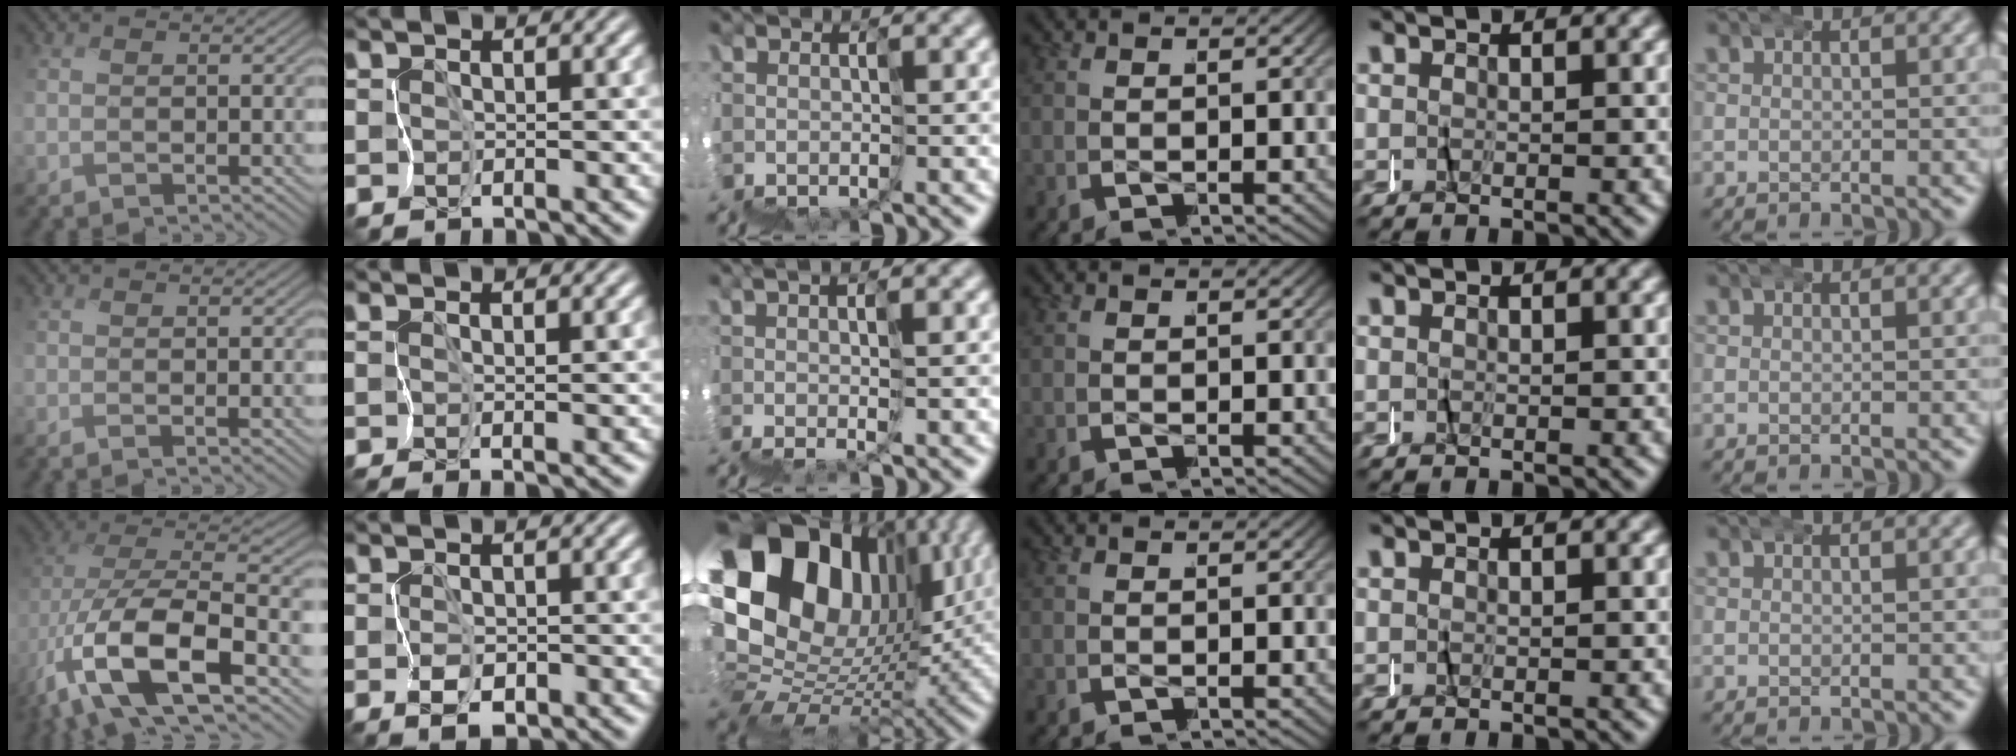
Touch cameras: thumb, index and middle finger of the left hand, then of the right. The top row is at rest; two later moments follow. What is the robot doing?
{"motion": "wrap", "object": "felt sheet"}